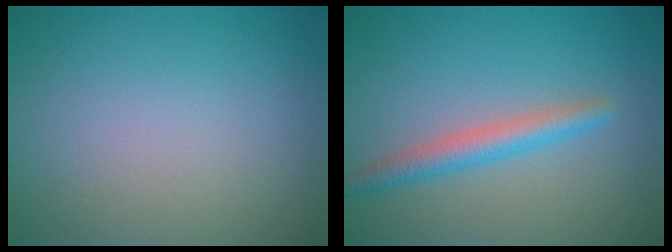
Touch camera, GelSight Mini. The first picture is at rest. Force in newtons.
{"total": 2.8, "press": 2.8, "slide": 0.1}